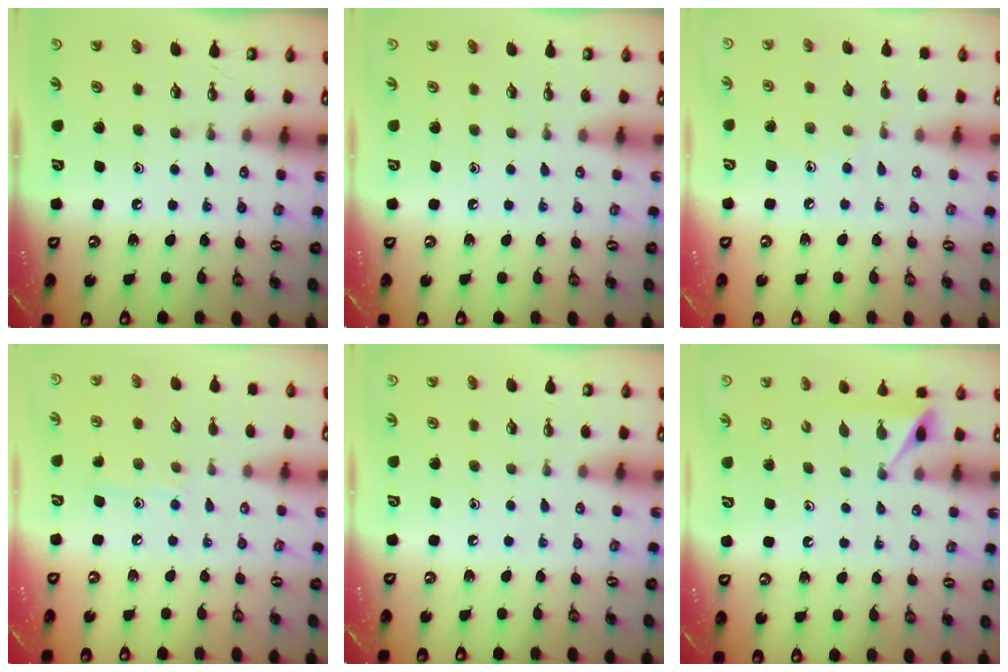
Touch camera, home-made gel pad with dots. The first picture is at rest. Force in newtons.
{"total": 0.0}
{"total": 6.6, "press": 6.5, "slide": 0.7}
{"total": 7.5, "press": 7.5, "slide": 0.4}
{"total": 0.0}
{"total": 3.9, "press": 3.8, "slide": 0.5}